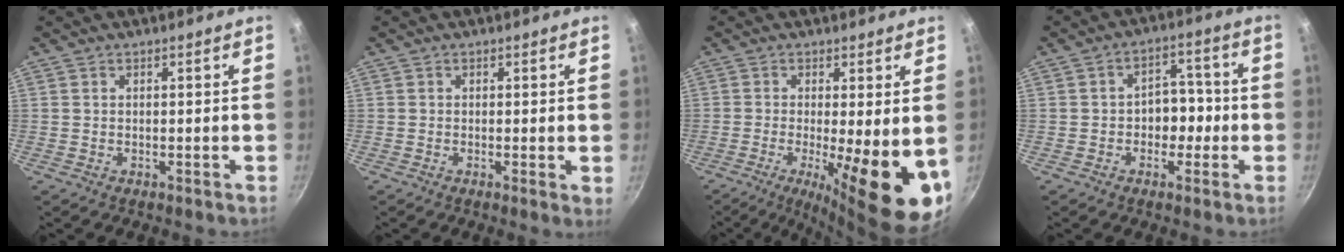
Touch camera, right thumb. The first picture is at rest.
{"total": 1.4, "force": [0.0, 0.3, 1.4], "torque": [-0.020, -0.006, -0.003]}
{"total": 14.8, "force": [-3.0, 3.8, 14.0], "torque": [-0.196, -0.016, -0.039]}
{"total": 6.7, "force": [-1.3, 5.1, 4.2], "torque": [-0.004, 0.027, -0.022]}